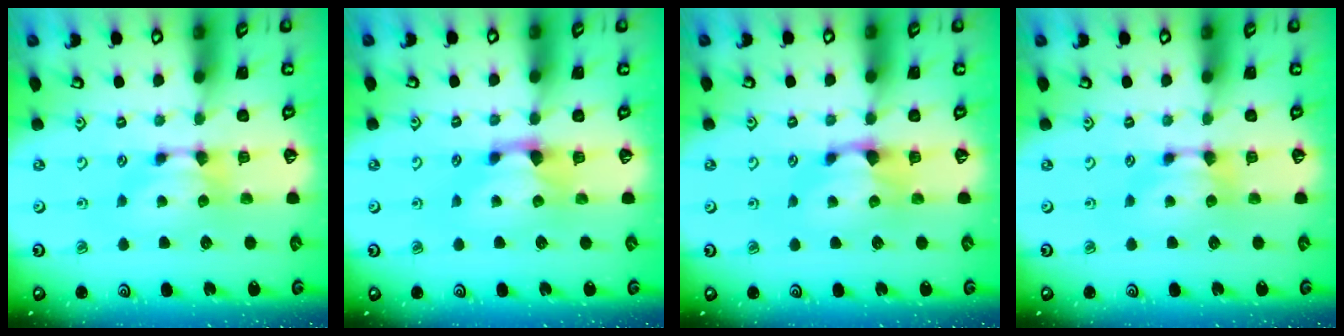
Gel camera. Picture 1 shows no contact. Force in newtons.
{"total": 1.3, "press": 0.4, "slide": 1.3}
{"total": 1.2, "press": 0.8, "slide": 0.9}
{"total": 0.0}